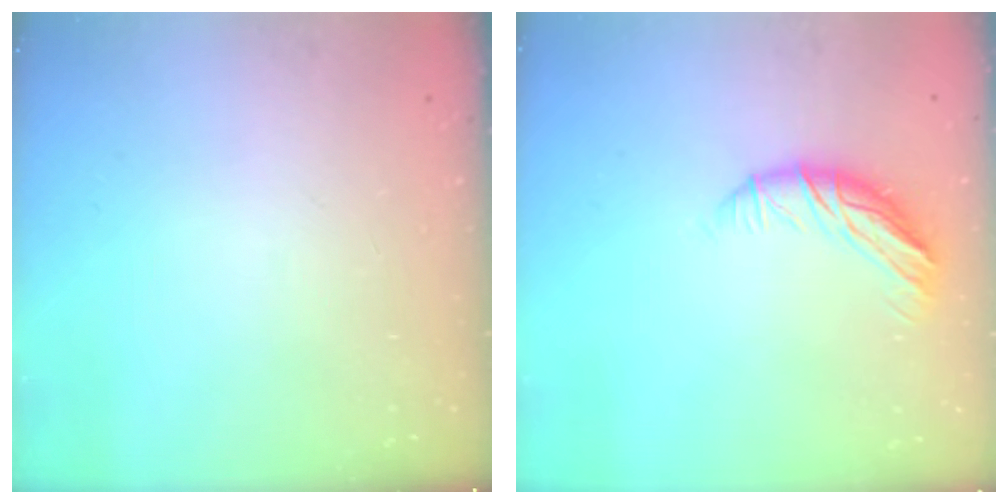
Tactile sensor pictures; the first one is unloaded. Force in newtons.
{"total": 10.7, "press": 10.6, "slide": 1.7}